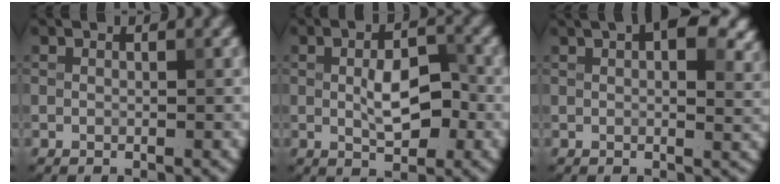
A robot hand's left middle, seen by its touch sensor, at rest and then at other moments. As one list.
[{"total": 4.5, "force": [-0.2, 2.2, 3.9], "torque": [-0.071, 0.000, -0.001]}, {"total": 9.9, "force": [4.8, 5.0, 7.1], "torque": [-0.064, 0.022, 0.056]}]